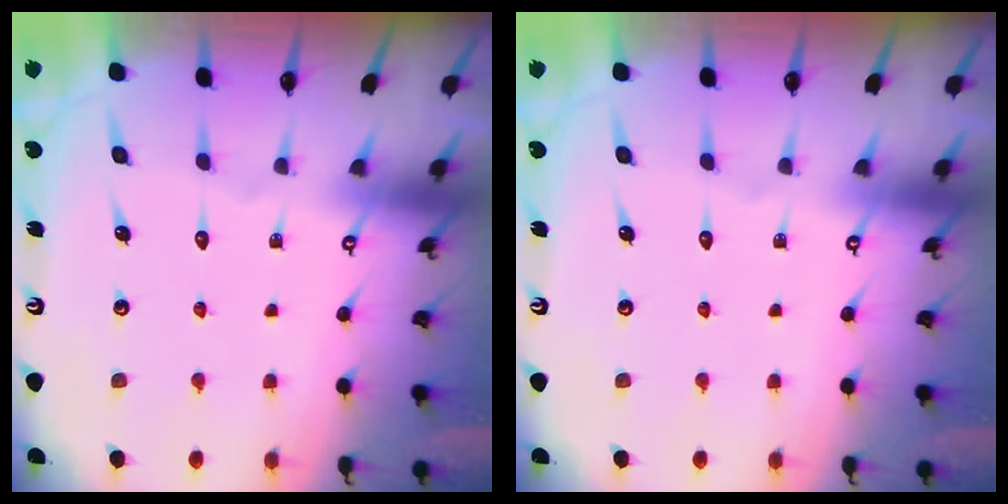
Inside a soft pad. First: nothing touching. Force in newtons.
{"total": 0.0}